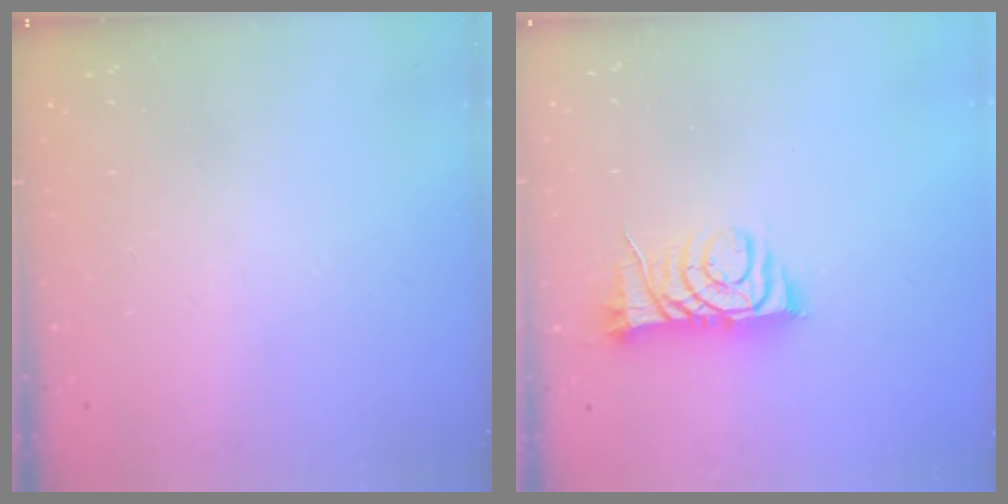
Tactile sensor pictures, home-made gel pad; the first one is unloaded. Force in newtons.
{"total": 8.2, "press": 8.2, "slide": 0.2}